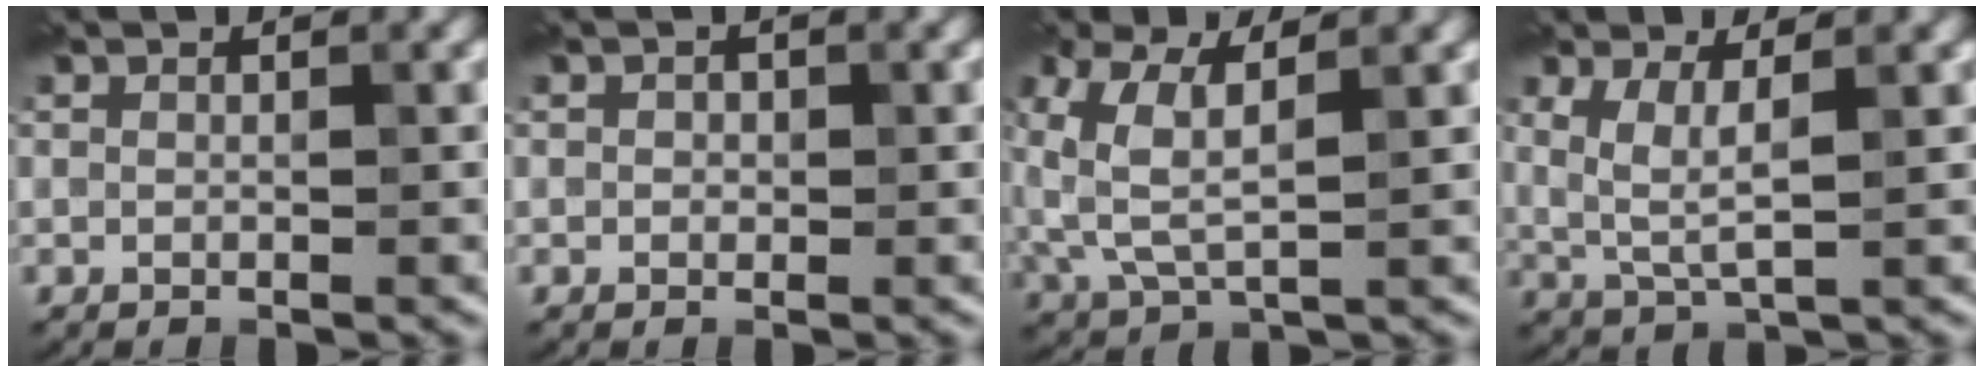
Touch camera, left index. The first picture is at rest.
{"total": 0.7, "force": [0.0, 0.6, 0.4], "torque": [-0.007, -0.001, -0.001]}
{"total": 4.8, "force": [1.0, 1.9, 4.4], "torque": [-0.116, 0.008, 0.022]}
{"total": 2.9, "force": [0.7, 0.4, 2.7], "torque": [-0.070, -0.004, 0.021]}